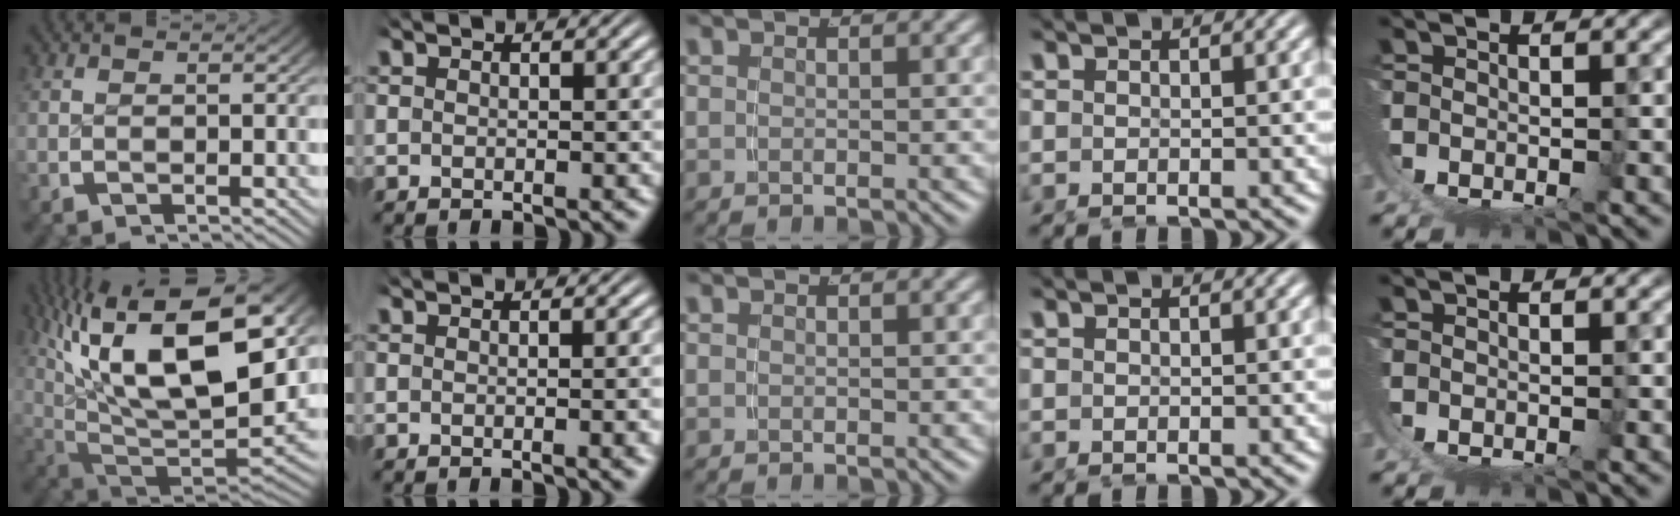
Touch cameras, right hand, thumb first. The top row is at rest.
{"thumb": {"total": 21.2, "force": [3.0, 13.0, 16.6], "torque": [-0.330, -0.050, 0.073]}, "index": {"total": 0.9, "force": [-0.3, -0.3, 0.8], "torque": [-0.009, 0.005, -0.007]}}